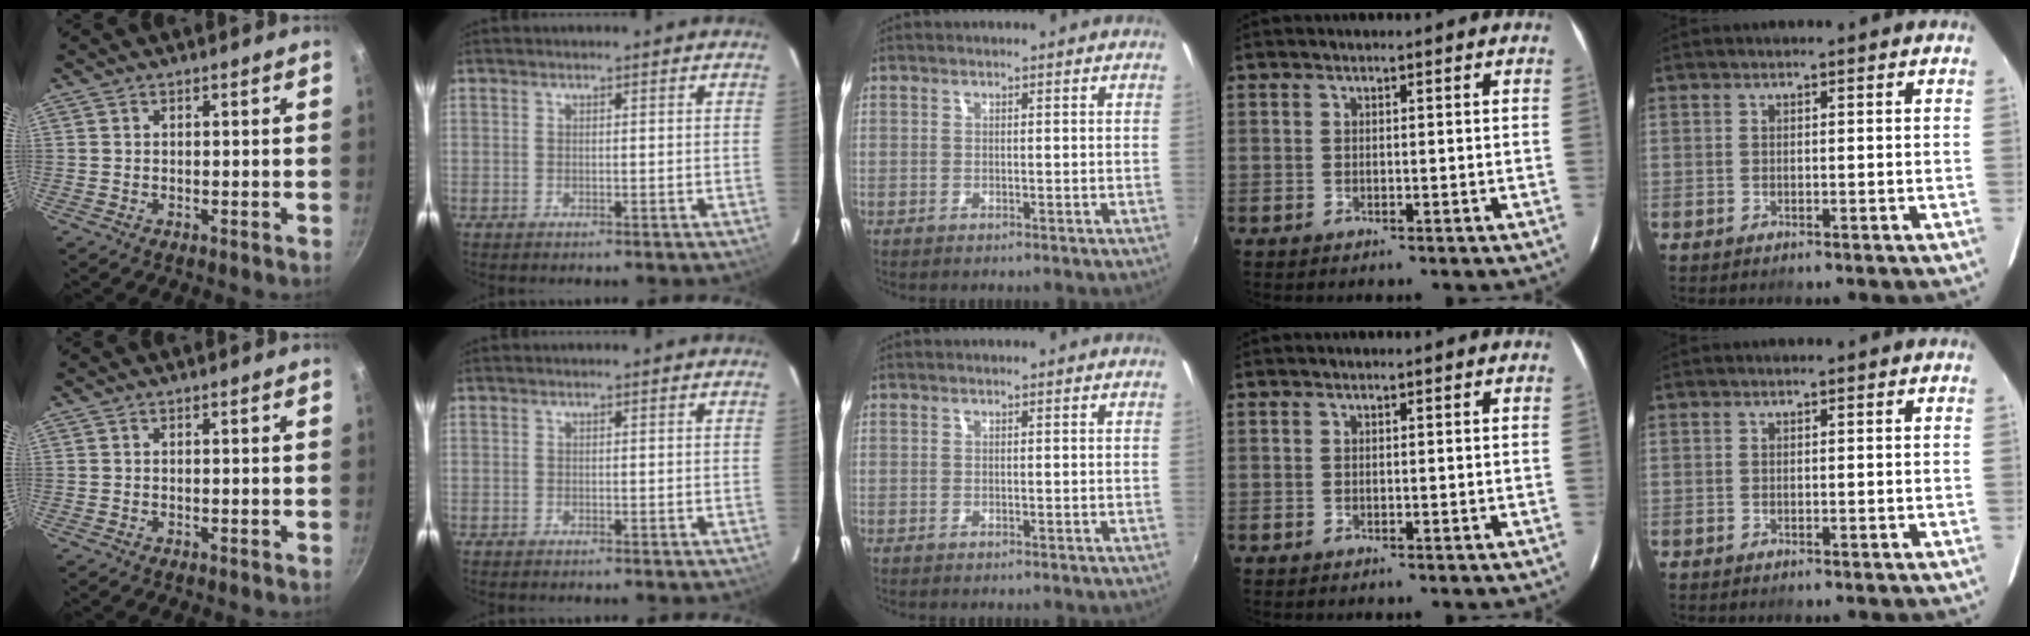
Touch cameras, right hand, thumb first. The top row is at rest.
{}